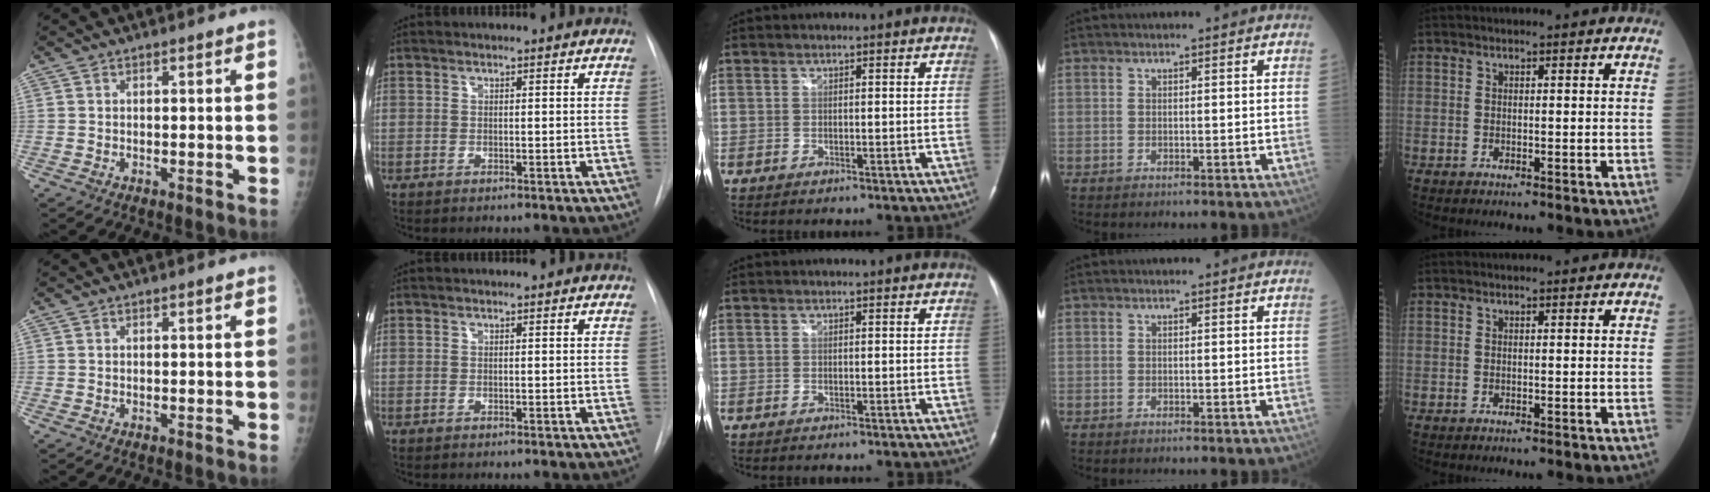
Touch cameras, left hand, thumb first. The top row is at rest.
{}